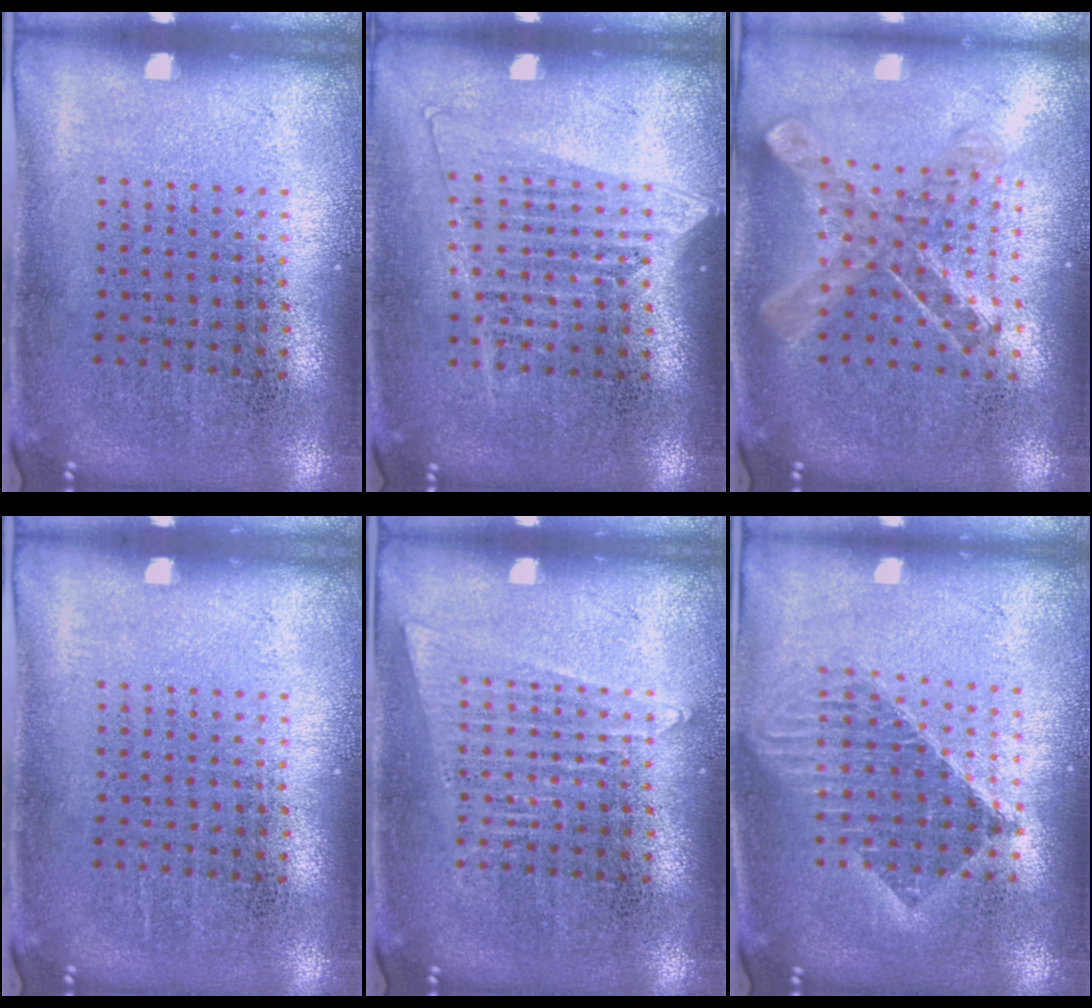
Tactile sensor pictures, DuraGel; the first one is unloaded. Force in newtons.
{"total": 1.3, "press": 1.1, "slide": 0.6}
{"total": 0.9, "press": 0.9, "slide": 0.1}
{"total": 0.0}
{"total": 1.6, "press": 1.6, "slide": 0.1}
{"total": 1.5, "press": 1.3, "slide": 0.8}